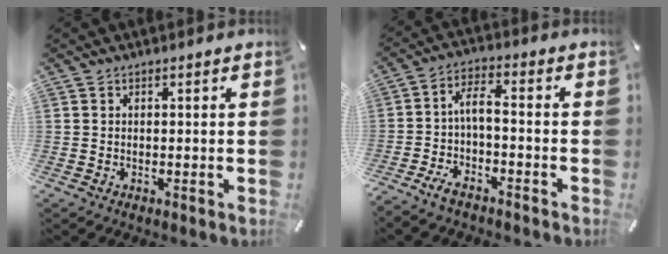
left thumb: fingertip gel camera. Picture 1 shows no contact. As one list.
[{"total": 5.5, "force": [-2.1, 1.8, 4.8], "torque": [-0.098, 0.003, -0.043]}]